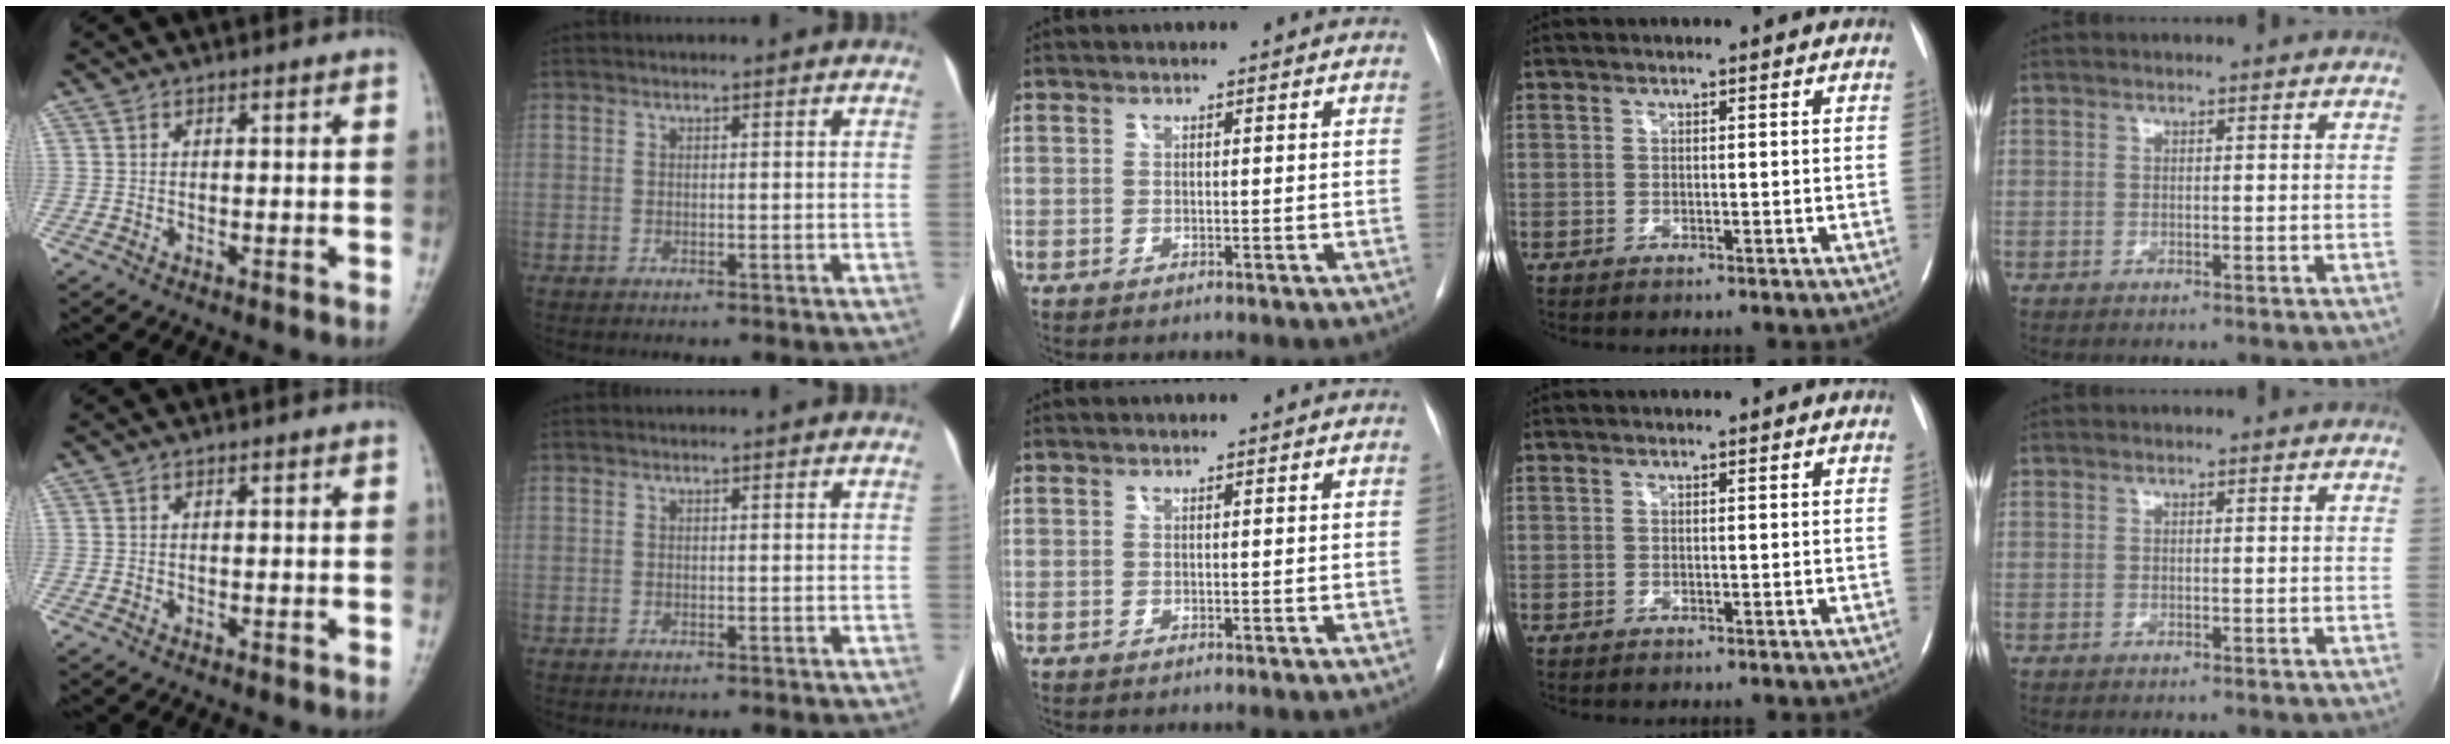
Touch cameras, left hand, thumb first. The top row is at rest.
{}